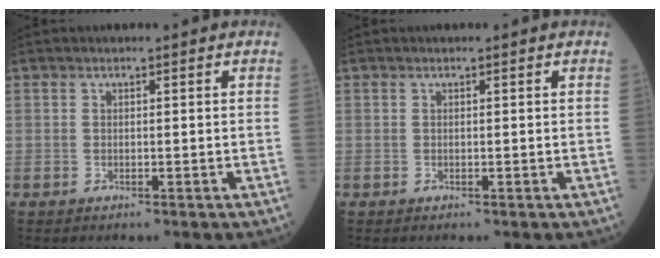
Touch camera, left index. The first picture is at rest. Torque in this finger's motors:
{"motor_torque": [-0.01, 0.01, -0.03, -0.01]}